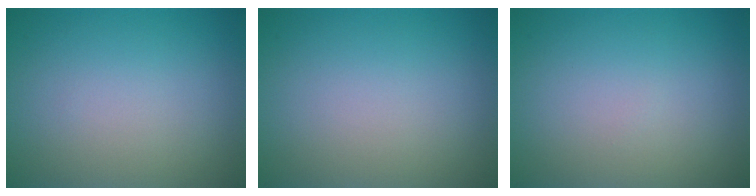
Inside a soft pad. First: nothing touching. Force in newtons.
{"total": 0.0}
{"total": 0.0}